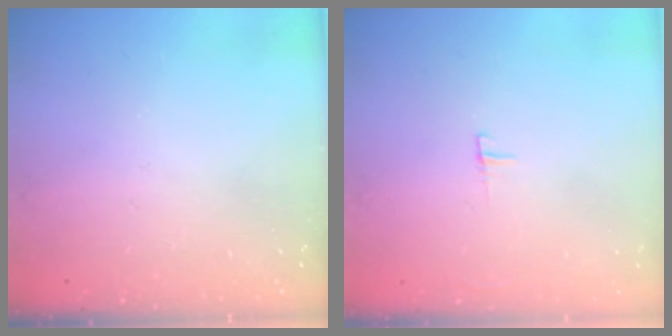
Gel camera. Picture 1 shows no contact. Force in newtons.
{"total": 3.6, "press": 3.5, "slide": 0.3}